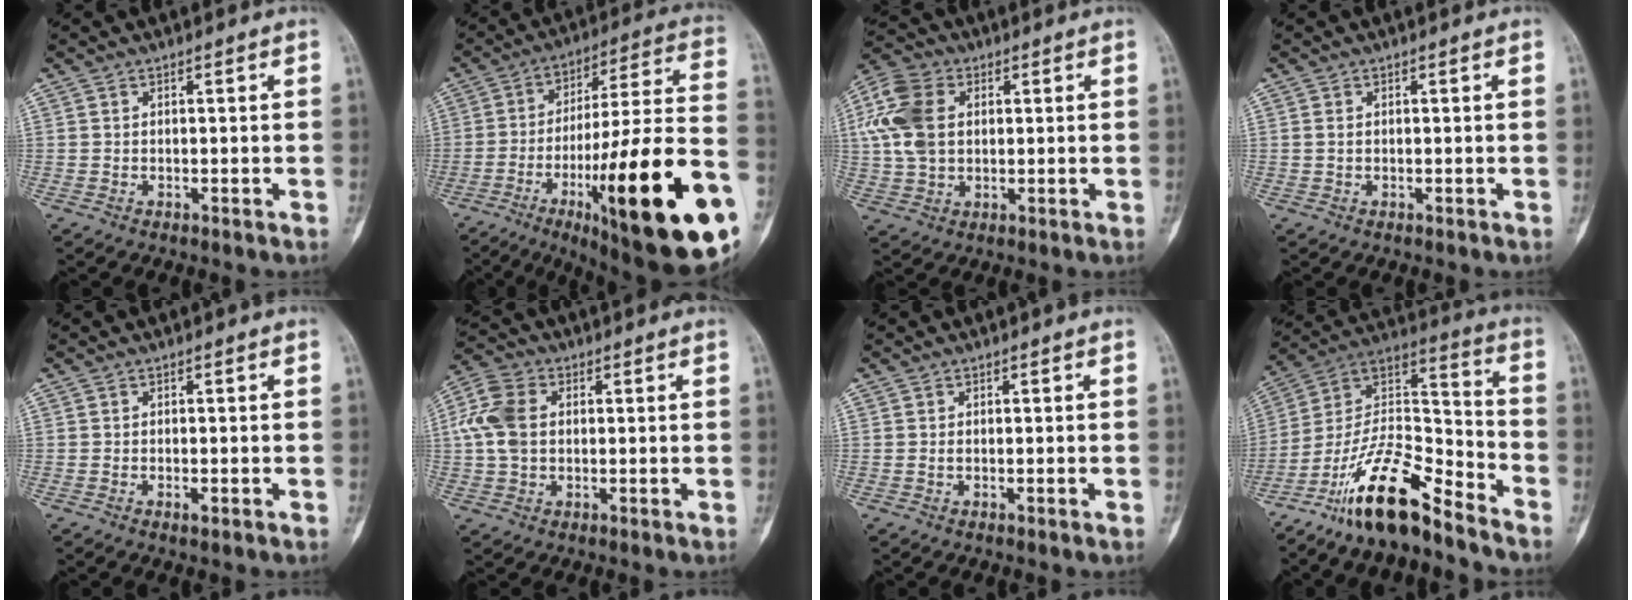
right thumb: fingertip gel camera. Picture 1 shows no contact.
{"total": 32.2, "force": [-12.0, 6.1, 29.2], "torque": [-0.387, 0.042, -0.176]}
{"total": 12.0, "force": [2.1, 8.3, 8.3], "torque": [-0.176, 0.014, 0.037]}
{"total": 0.7, "force": [0.1, 0.5, 0.5], "torque": [-0.013, 0.000, 0.002]}
{"total": 1.2, "force": [-0.5, 0.4, 1.0], "torque": [-0.015, 0.001, -0.008]}
{"total": 8.8, "force": [0.8, 6.3, 6.1], "torque": [-0.136, 0.020, 0.010]}
{"total": 0.7, "force": [-0.1, 0.1, 0.6], "torque": [-0.011, 0.000, 0.000]}
{"total": 17.7, "force": [-13.3, 5.0, 10.6], "torque": [-0.180, 0.098, -0.243]}